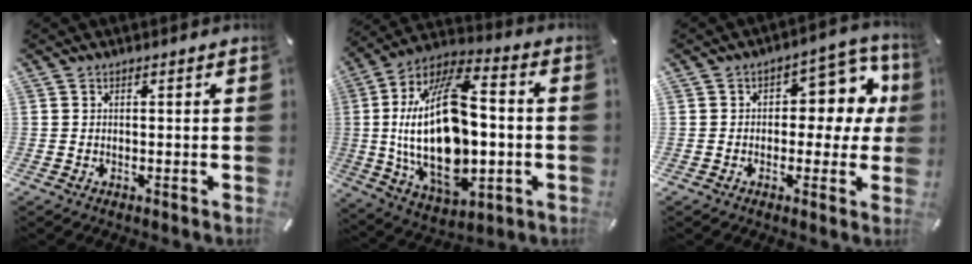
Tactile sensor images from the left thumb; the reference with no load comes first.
{"total": 28.0, "force": [-1.8, 15.7, 23.1], "torque": [-0.466, 0.008, -0.024]}
{"total": 10.4, "force": [2.0, 6.6, 7.8], "torque": [-0.086, -0.014, 0.028]}